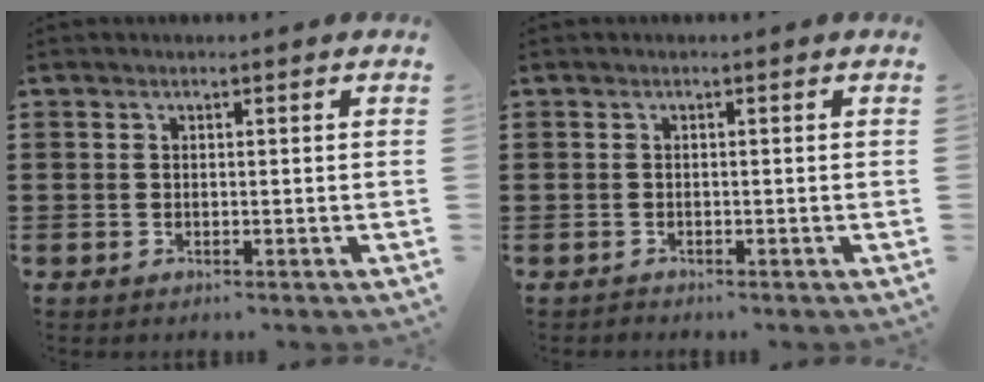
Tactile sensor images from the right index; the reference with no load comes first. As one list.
[{"total": 0.6, "force": [-0.5, 0.3, -0.1], "torque": [0.003, 0.005, -0.013]}]